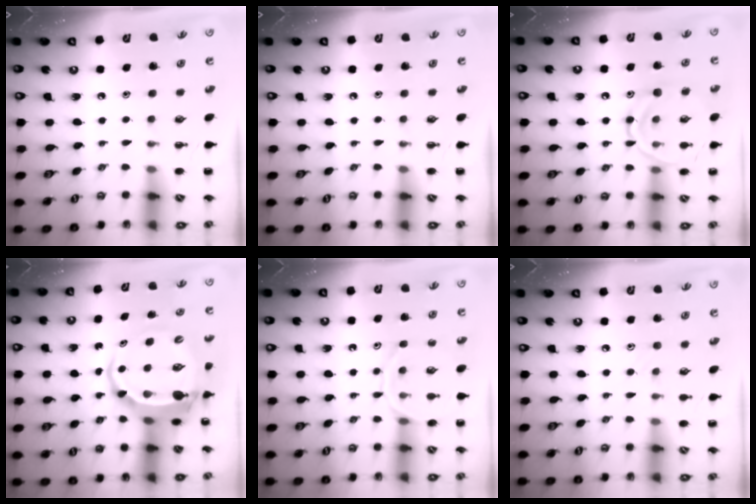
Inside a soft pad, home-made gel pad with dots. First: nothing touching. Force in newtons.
{"total": 0.0}
{"total": 13.1, "press": 13.1, "slide": 0.8}
{"total": 7.2, "press": 7.1, "slide": 1.2}
{"total": 10.1, "press": 10.1, "slide": 1.2}
{"total": 3.7, "press": 3.4, "slide": 1.4}